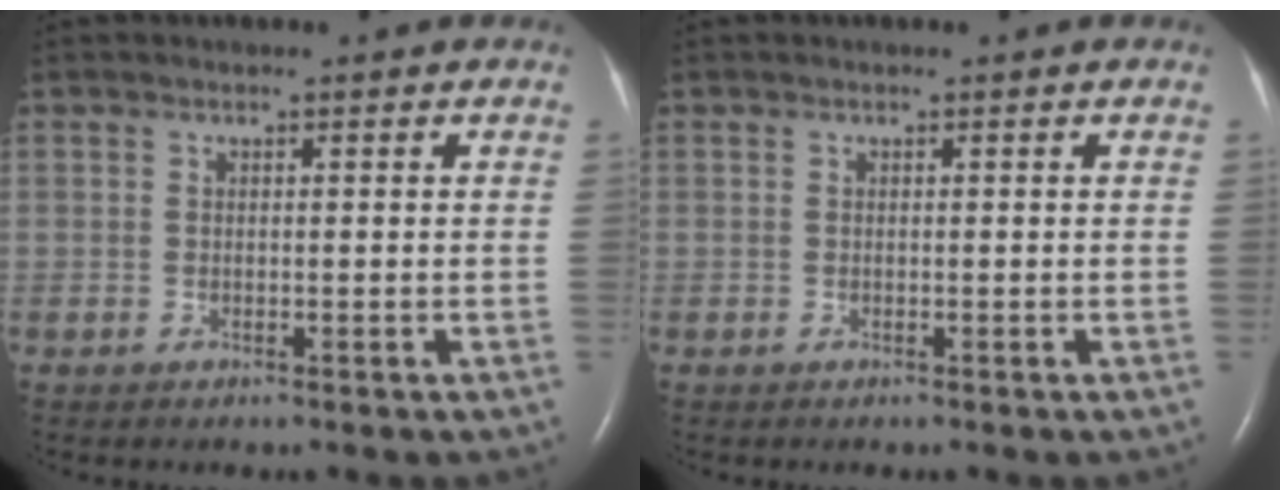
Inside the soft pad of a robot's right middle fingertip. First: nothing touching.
{"total": 0.0}